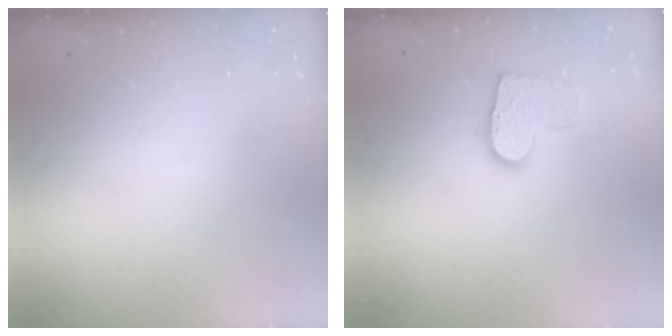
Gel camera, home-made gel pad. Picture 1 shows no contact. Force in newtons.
{"total": 10.6, "press": 10.6, "slide": 0.8}